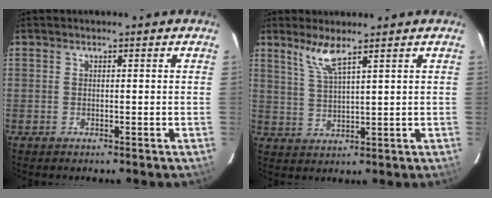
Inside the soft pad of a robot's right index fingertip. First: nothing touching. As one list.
[{"total": 4.8, "force": [3.4, 0.0, 3.3], "torque": [-0.071, -0.003, 0.073]}]